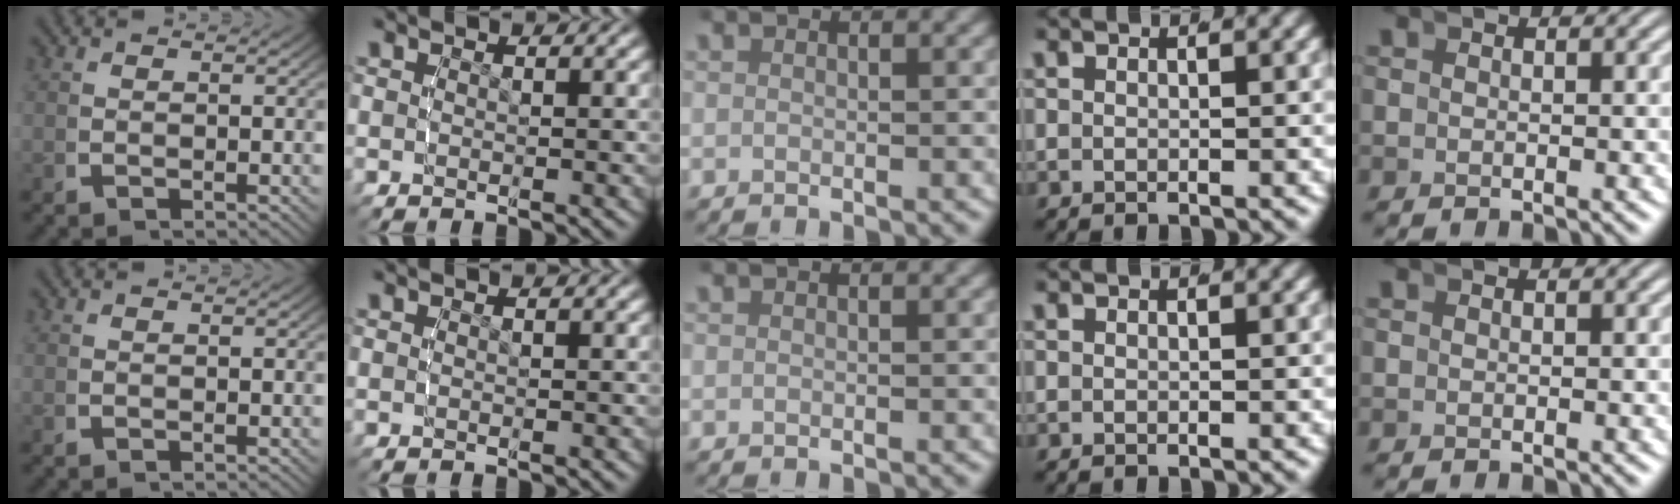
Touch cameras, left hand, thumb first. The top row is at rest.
{}